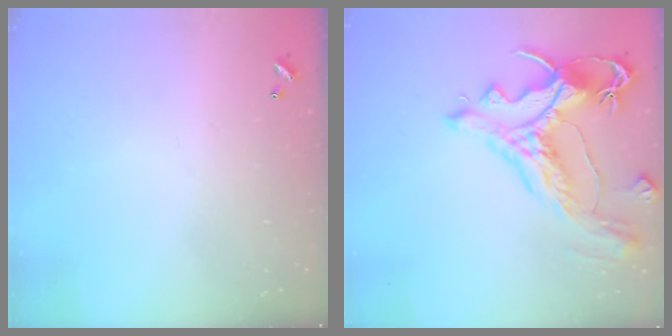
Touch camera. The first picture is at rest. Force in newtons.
{"total": 5.1, "press": 4.8, "slide": 1.7}